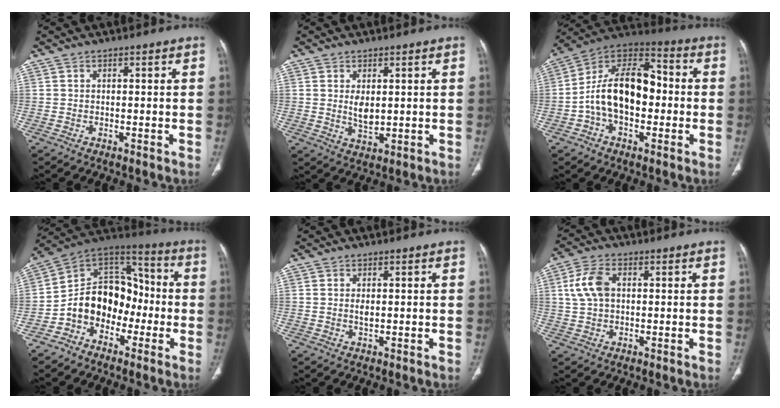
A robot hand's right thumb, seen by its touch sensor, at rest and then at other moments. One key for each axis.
{"total": 4.0, "fx": 0.8, "fy": 2.2, "fz": 3.3, "tx": -0.052, "ty": -0.013, "tz": 0.023}
{"total": 17.5, "fx": -1.6, "fy": 10.8, "fz": 13.7, "tx": -0.216, "ty": 0.046, "tz": -0.036}
{"total": 15.2, "fx": -4.3, "fy": 11.7, "fz": 8.7, "tx": -0.101, "ty": 0.071, "tz": -0.084}
{"total": 1.4, "fx": 0.3, "fy": 0.7, "fz": 1.3, "tx": -0.025, "ty": -0.003, "tz": 0.009}
{"total": 7.2, "fx": 1.4, "fy": 4.6, "fz": 5.4, "tx": -0.114, "ty": 0.011, "tz": 0.027}